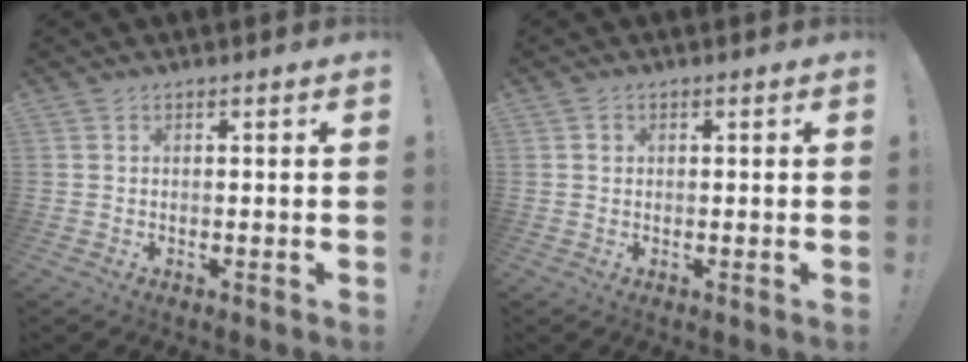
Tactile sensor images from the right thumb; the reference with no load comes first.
{"total": 1.2, "force": [0.1, 1.1, 0.2], "torque": [-0.004, 0.004, 0.002]}